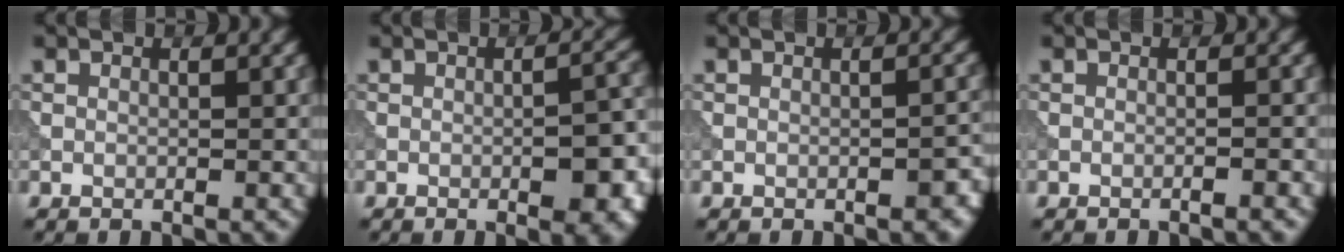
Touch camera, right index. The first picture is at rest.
{"total": 6.1, "force": [-1.8, 1.9, 5.5], "torque": [-0.072, -0.003, -0.019]}
{"total": 1.8, "force": [-0.9, 0.6, 1.4], "torque": [-0.018, 0.005, -0.010]}
{"total": 1.0, "force": [-0.5, 0.2, 0.9], "torque": [-0.010, 0.002, -0.021]}